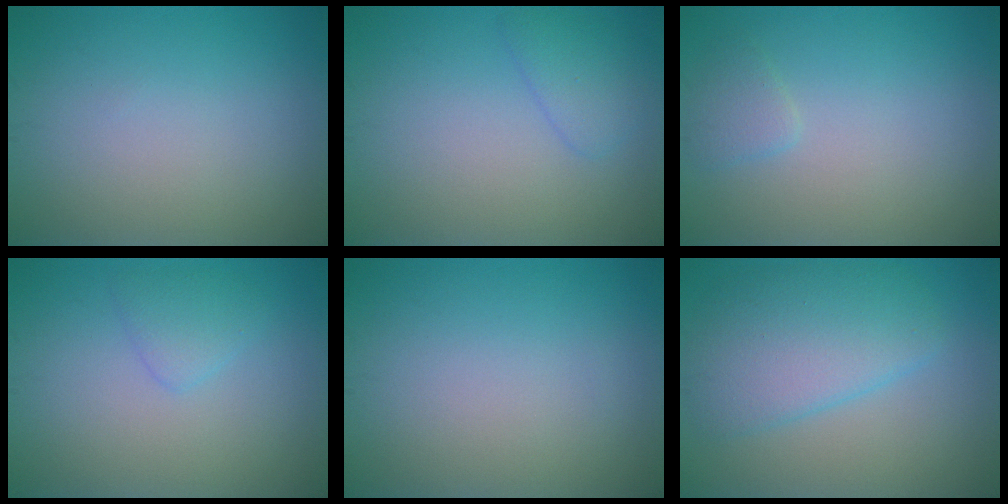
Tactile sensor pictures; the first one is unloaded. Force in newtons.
{"total": 1.8, "press": 1.8, "slide": 0.2}
{"total": 1.2, "press": 1.2, "slide": 0.1}
{"total": 1.6, "press": 1.6, "slide": 0.1}
{"total": 0.0}
{"total": 5.5, "press": 5.5, "slide": 0.3}